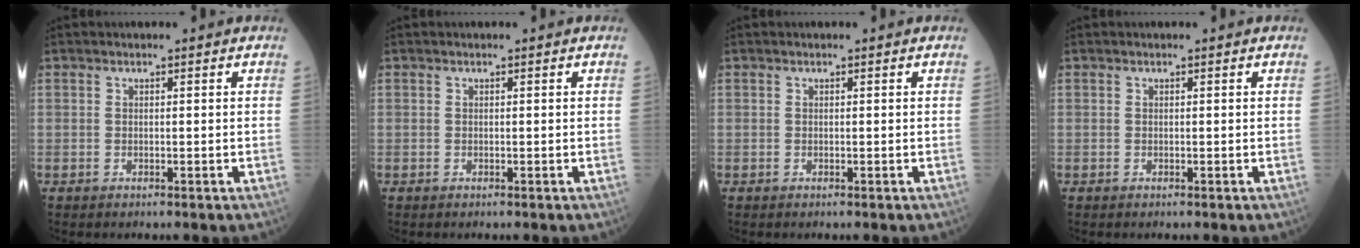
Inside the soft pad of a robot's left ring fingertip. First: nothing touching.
{"total": 0.0}
{"total": 0.0}
{"total": 0.0}